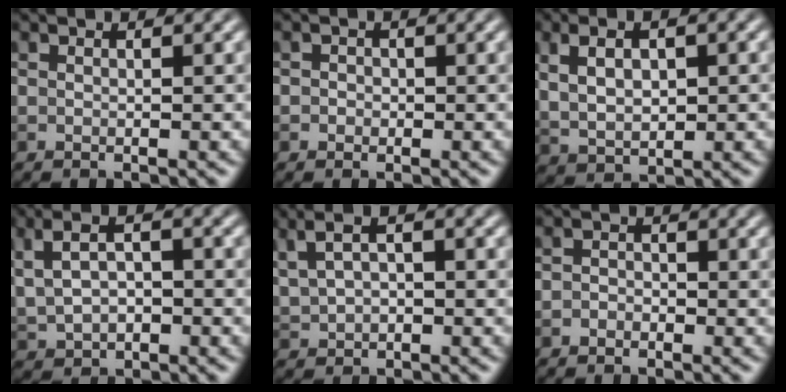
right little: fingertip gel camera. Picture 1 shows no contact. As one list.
[{"total": 1.1, "force": [0.2, 1.0, 0.4], "torque": [0.012, 0.006, -0.012]}, {"total": 4.4, "force": [1.1, 2.3, 3.5], "torque": [-0.072, 0.005, 0.027]}, {"total": 4.2, "force": [0.9, 2.4, 3.3], "torque": [-0.074, 0.009, 0.026]}, {"total": 3.9, "force": [1.7, 2.1, 2.8], "torque": [-0.066, 0.013, 0.030]}, {"total": 1.0, "force": [-0.5, 0.7, 0.4], "torque": [0.002, 0.003, -0.017]}]